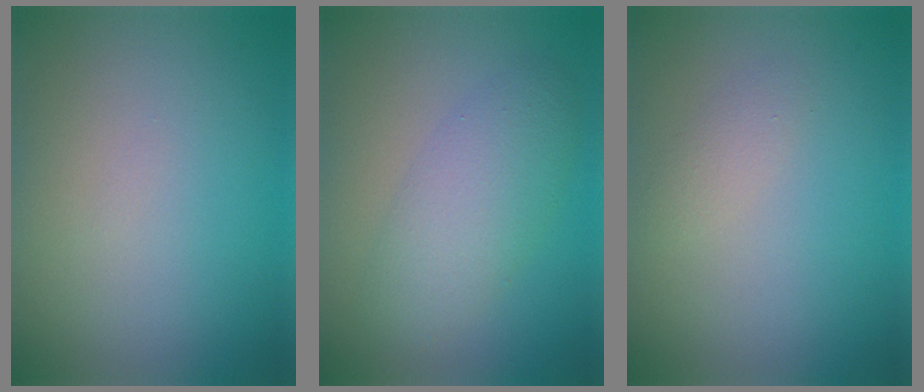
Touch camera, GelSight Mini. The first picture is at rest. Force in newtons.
{"total": 3.2, "press": 3.2, "slide": 0.2}
{"total": 1.1, "press": 1.1, "slide": 0.1}